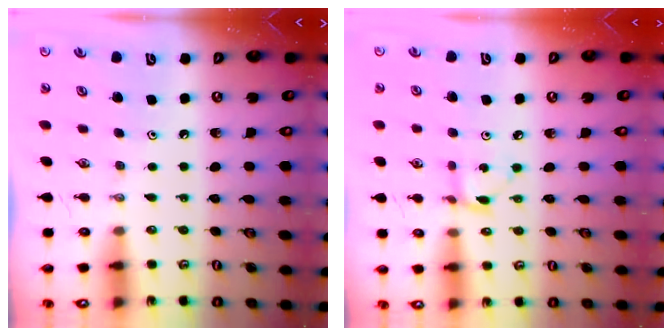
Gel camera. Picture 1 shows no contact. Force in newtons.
{"total": 2.9, "press": 2.9, "slide": 0.4}